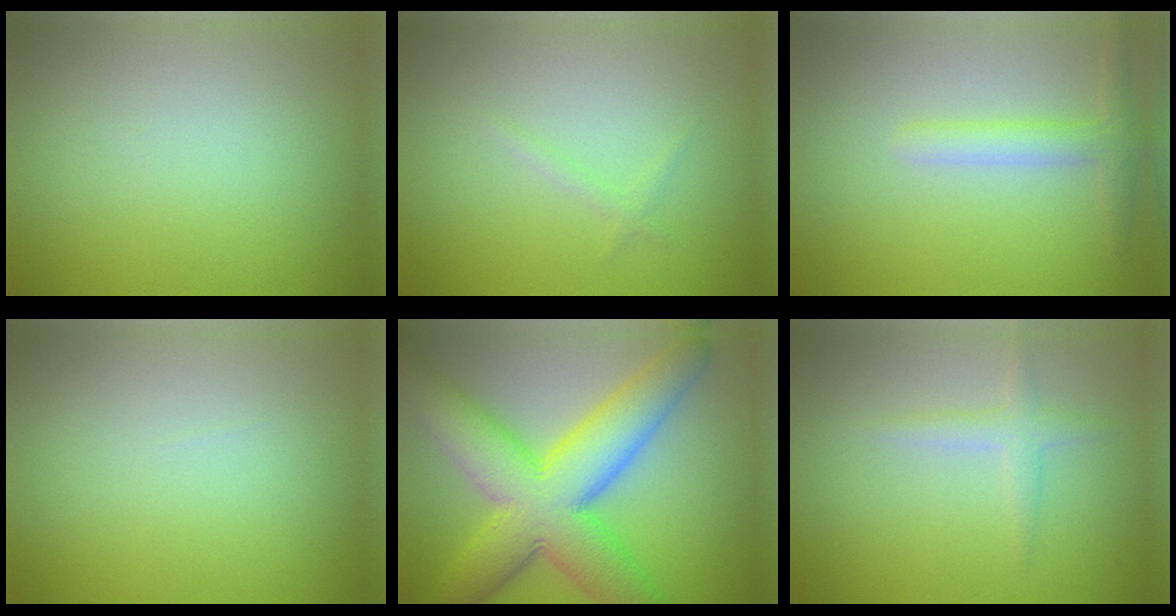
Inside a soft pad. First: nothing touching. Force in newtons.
{"total": 0.8, "press": 0.8, "slide": 0.0}
{"total": 2.4, "press": 2.4, "slide": 0.2}
{"total": 0.0}
{"total": 11.3, "press": 11.3, "slide": 0.2}
{"total": 1.7, "press": 1.7, "slide": 0.1}